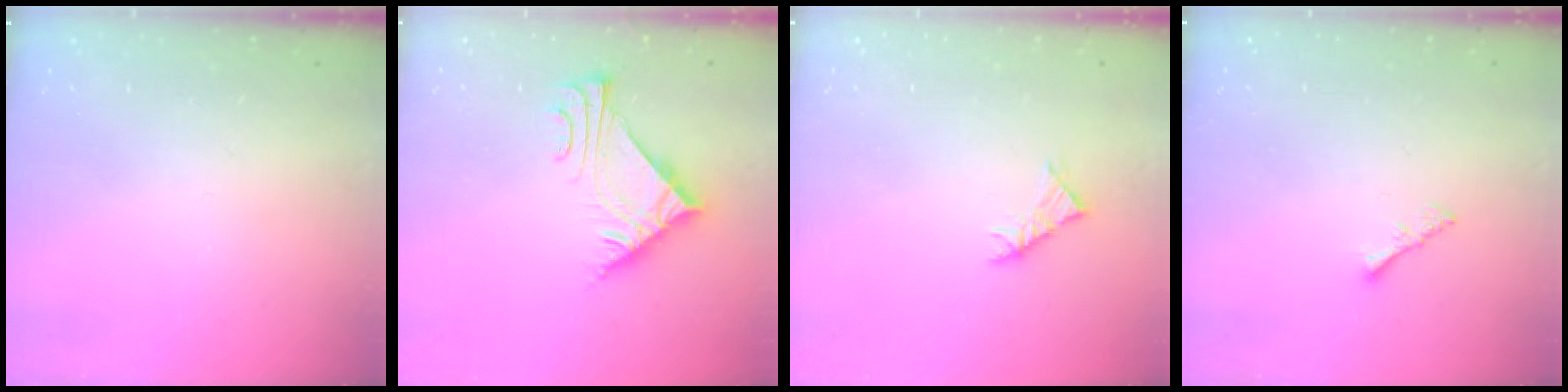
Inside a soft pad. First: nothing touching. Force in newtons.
{"total": 7.1, "press": 7.1, "slide": 0.4}
{"total": 2.9, "press": 2.8, "slide": 0.8}
{"total": 1.3, "press": 1.3, "slide": 0.4}